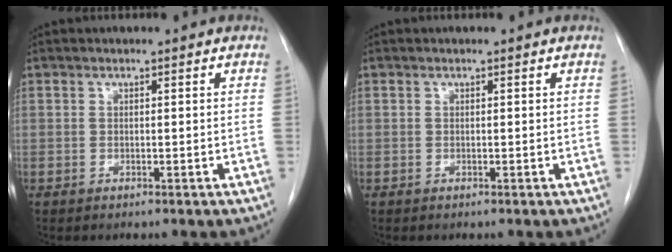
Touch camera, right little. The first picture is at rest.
{"total": 0.0}